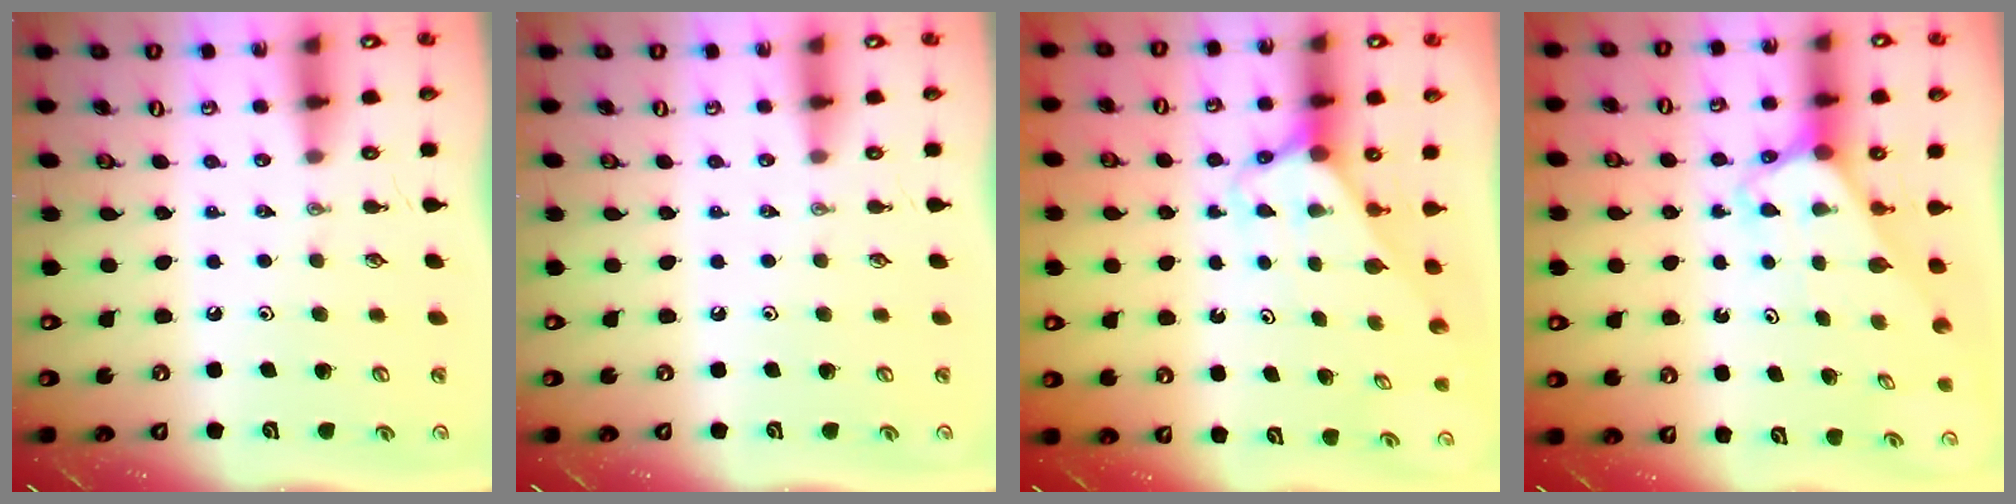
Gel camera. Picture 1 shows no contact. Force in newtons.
{"total": 0.0}
{"total": 2.5, "press": 2.5, "slide": 0.2}
{"total": 2.8, "press": 2.8, "slide": 0.2}